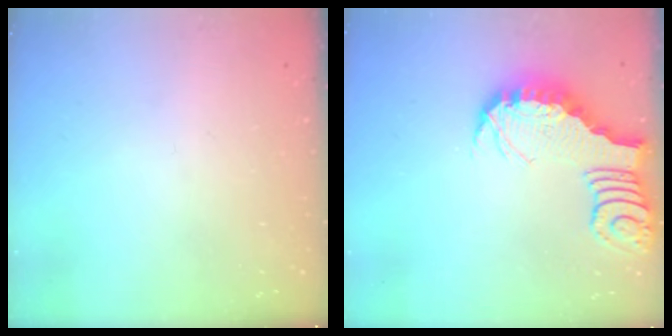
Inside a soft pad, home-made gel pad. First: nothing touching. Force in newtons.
{"total": 3.4, "press": 3.4, "slide": 0.4}